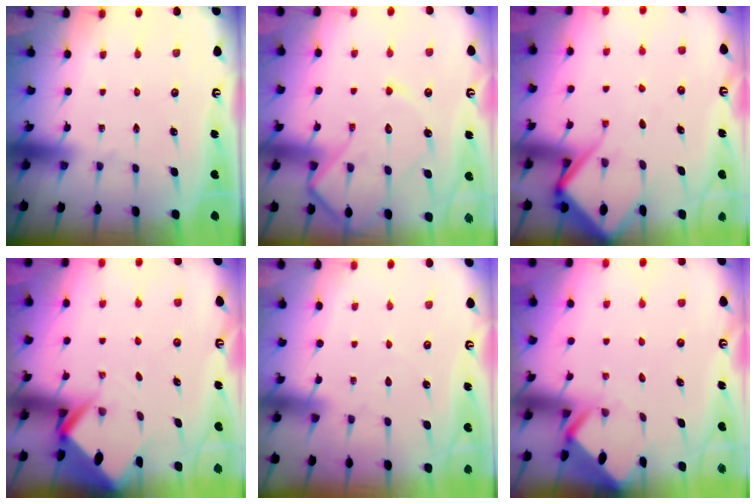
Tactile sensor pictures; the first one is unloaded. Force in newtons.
{"total": 12.3, "press": 12.3, "slide": 1.3}
{"total": 8.2, "press": 8.2, "slide": 0.8}
{"total": 3.1, "press": 3.1, "slide": 0.0}
{"total": 2.7, "press": 2.7, "slide": 0.4}
{"total": 4.0, "press": 3.9, "slide": 0.3}